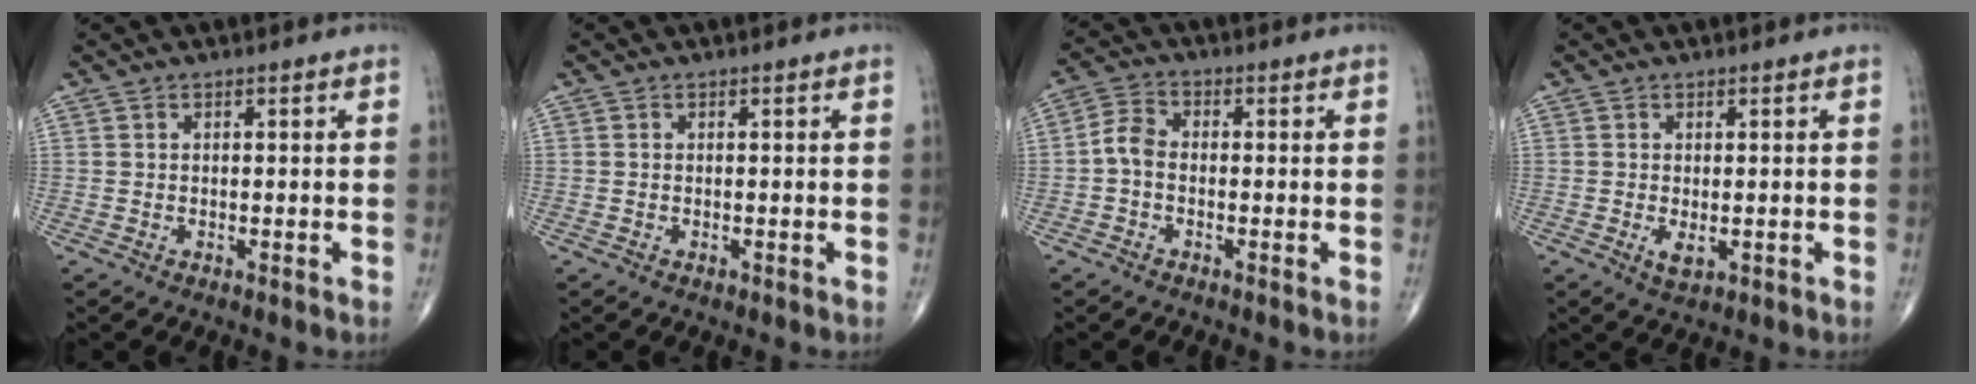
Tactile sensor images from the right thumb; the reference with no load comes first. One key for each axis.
{"total": 0.0}
{"total": 4.1, "fx": -0.9, "fy": 2.7, "fz": 2.9, "tx": -0.055, "ty": 0.015, "tz": -0.029}
{"total": 2.3, "fx": -0.4, "fy": 1.0, "fz": 2.0, "tx": -0.032, "ty": -0.005, "tz": -0.001}